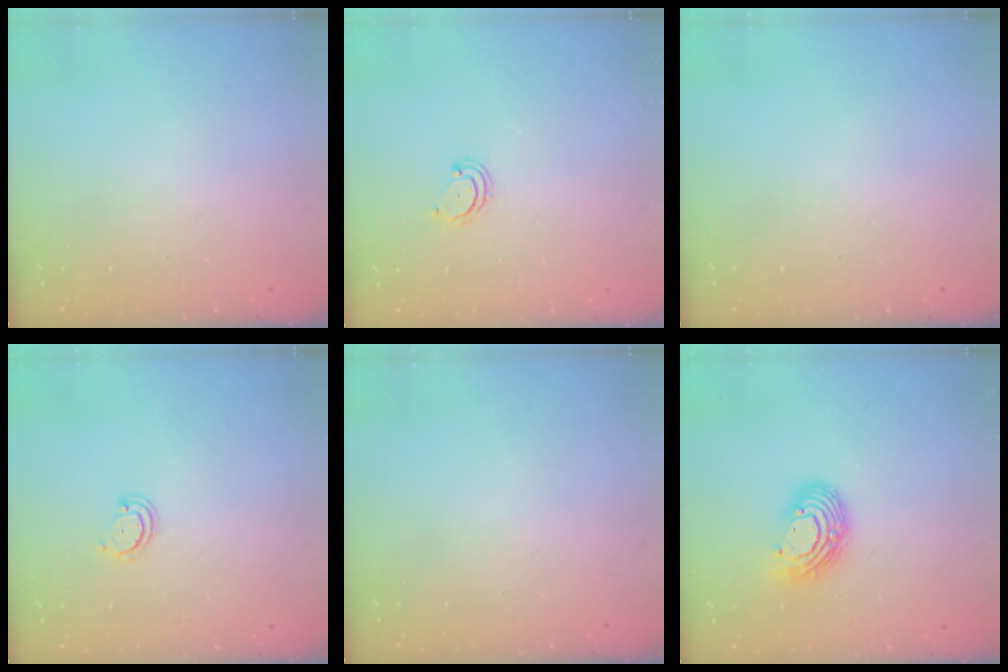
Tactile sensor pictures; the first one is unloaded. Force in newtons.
{"total": 2.8, "press": 2.8, "slide": 0.3}
{"total": 0.0}
{"total": 2.6, "press": 2.6, "slide": 0.3}
{"total": 0.0}
{"total": 11.9, "press": 11.9, "slide": 1.0}